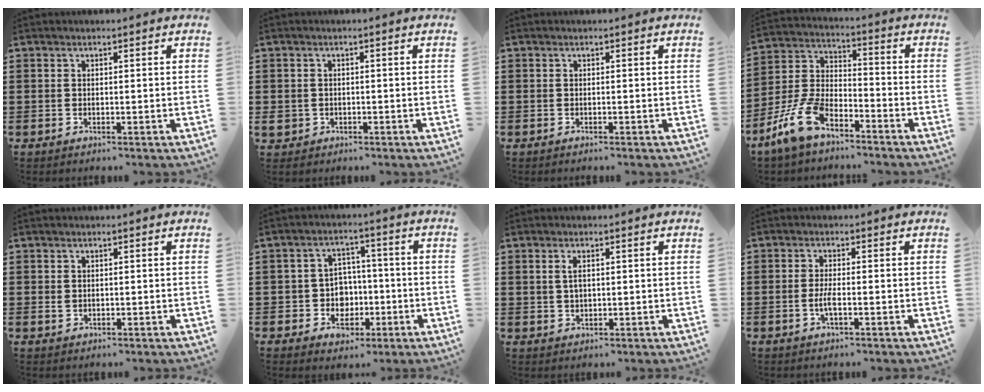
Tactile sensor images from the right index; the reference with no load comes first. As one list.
[{"total": 1.8, "force": [-0.7, 1.6, 0.4], "torque": [-0.013, 0.002, -0.018]}, {"total": 0.0}, {"total": 9.5, "force": [-6.5, 4.1, 5.5], "torque": [-0.144, 0.007, -0.130]}, {"total": 1.0, "force": [0.2, 0.8, 0.5], "torque": [-0.013, 0.005, 0.002]}, {"total": 6.2, "force": [-1.0, 5.9, 1.5], "torque": [-0.041, 0.010, -0.013]}, {"total": 2.0, "force": [0.5, 1.1, 1.7], "torque": [-0.036, 0.005, 0.007]}, {"total": 2.5, "force": [-0.8, 0.5, 2.3], "torque": [-0.055, -0.004, -0.020]}]